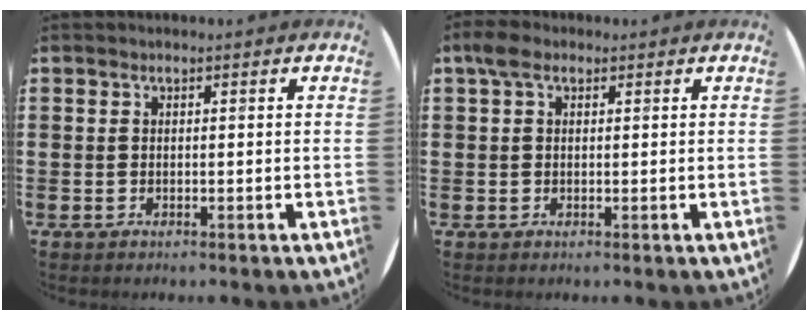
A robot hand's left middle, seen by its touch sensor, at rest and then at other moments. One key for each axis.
{"total": 2.3, "fx": 1.3, "fy": 1.4, "fz": 1.3, "tx": -0.022, "ty": 0.007, "tz": 0.020}